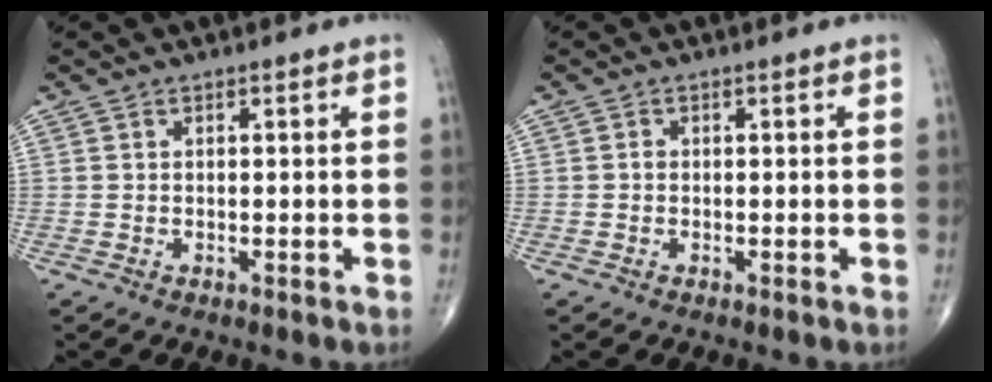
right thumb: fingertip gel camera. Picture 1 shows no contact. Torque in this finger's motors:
{"motor_torque": [0.13, 0.05, 0.04, -0.04, -0.02]}